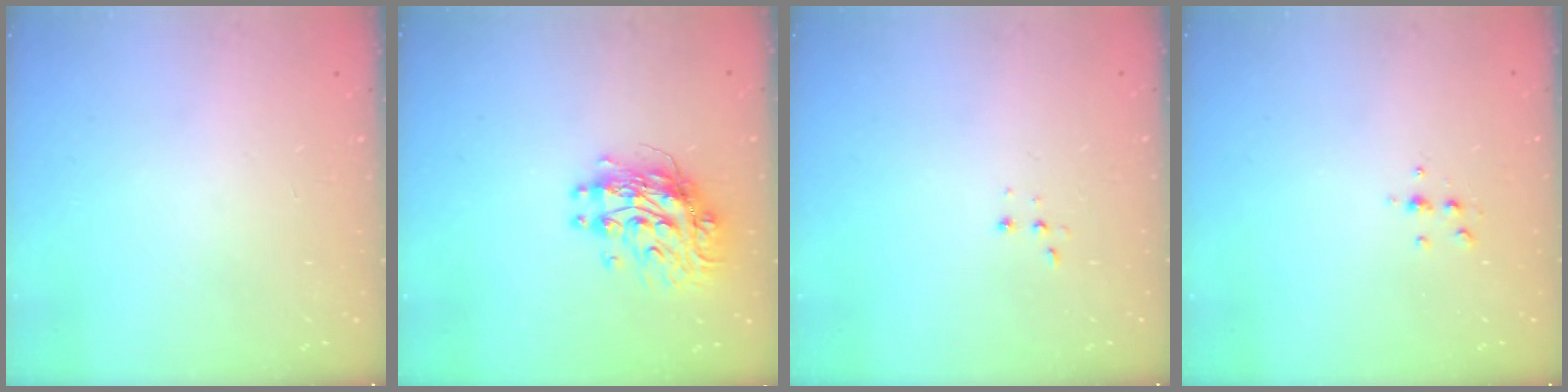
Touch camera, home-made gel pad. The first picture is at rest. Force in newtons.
{"total": 11.5, "press": 11.4, "slide": 0.9}
{"total": 2.7, "press": 2.7, "slide": 0.5}
{"total": 5.3, "press": 5.2, "slide": 1.0}